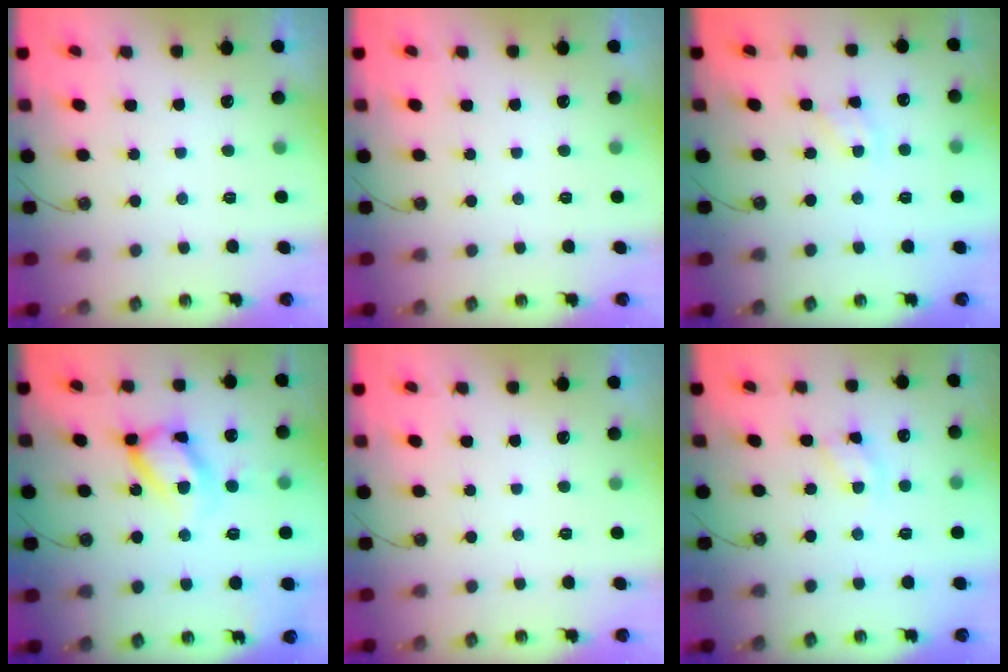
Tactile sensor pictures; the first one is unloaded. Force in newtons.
{"total": 0.0}
{"total": 3.2, "press": 3.2, "slide": 0.4}
{"total": 14.8, "press": 14.7, "slide": 1.3}
{"total": 0.0}
{"total": 4.2, "press": 4.2, "slide": 0.1}